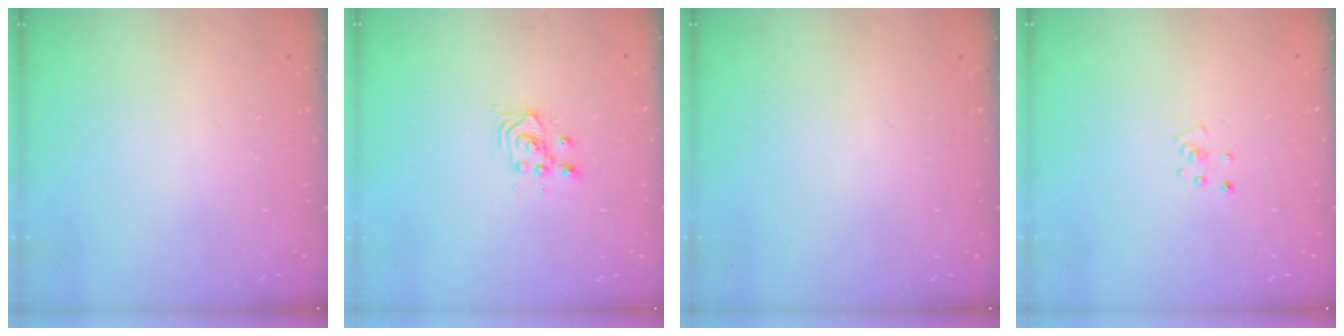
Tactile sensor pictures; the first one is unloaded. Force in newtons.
{"total": 2.8, "press": 2.8, "slide": 0.1}
{"total": 0.0}
{"total": 2.2, "press": 2.2, "slide": 0.2}